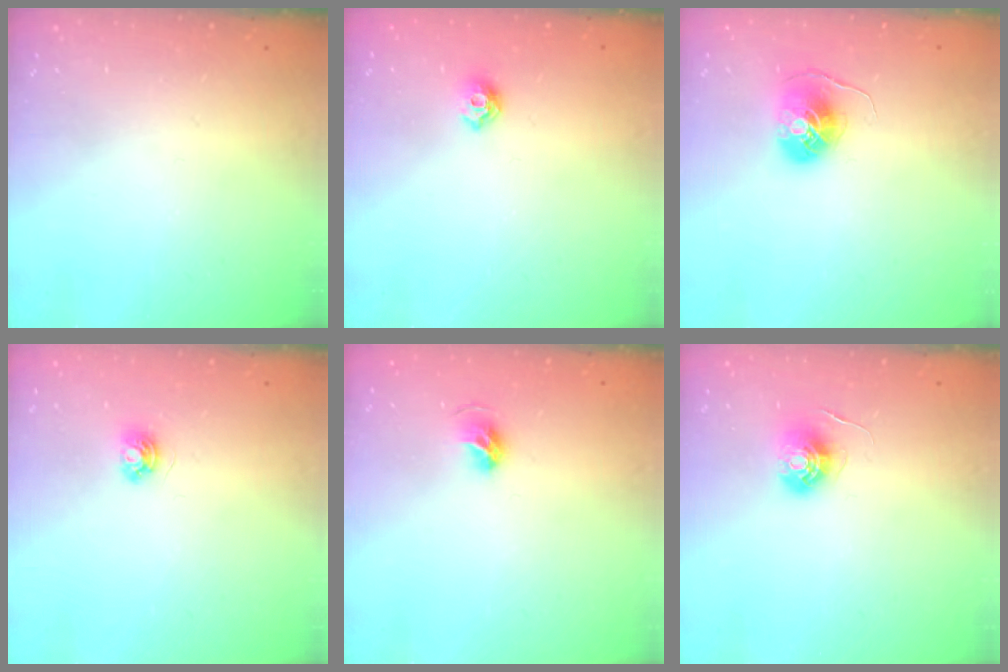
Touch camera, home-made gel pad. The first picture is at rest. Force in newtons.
{"total": 7.3, "press": 7.2, "slide": 0.8}
{"total": 7.5, "press": 7.5, "slide": 0.1}
{"total": 3.7, "press": 3.7, "slide": 0.5}
{"total": 6.2, "press": 6.1, "slide": 1.2}
{"total": 6.0, "press": 6.0, "slide": 0.3}